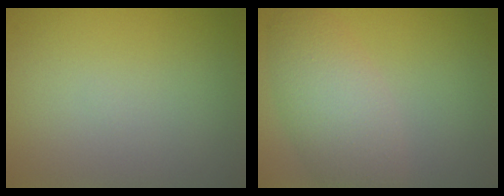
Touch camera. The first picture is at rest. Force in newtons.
{"total": 4.7, "press": 4.7, "slide": 0.1}